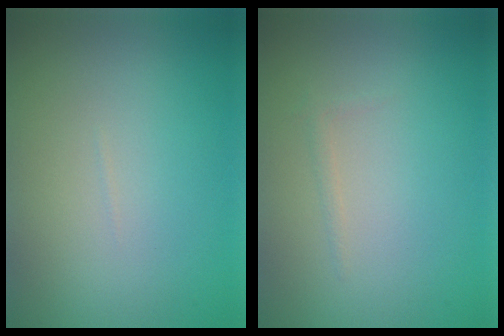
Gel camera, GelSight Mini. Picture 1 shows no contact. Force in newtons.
{"total": 0.6, "press": 0.6, "slide": 0.1}